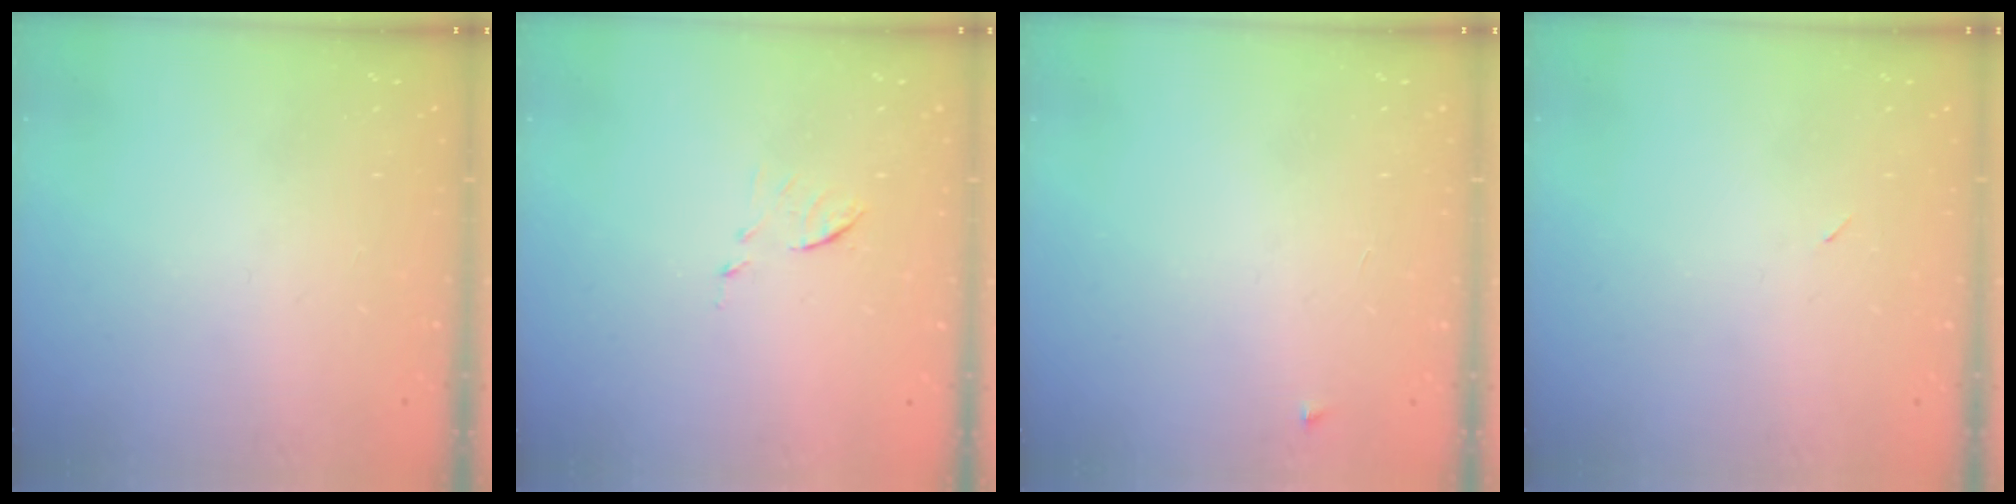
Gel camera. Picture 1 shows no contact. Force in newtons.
{"total": 6.2, "press": 6.2, "slide": 0.2}
{"total": 2.5, "press": 2.4, "slide": 0.4}
{"total": 2.3, "press": 1.9, "slide": 1.2}